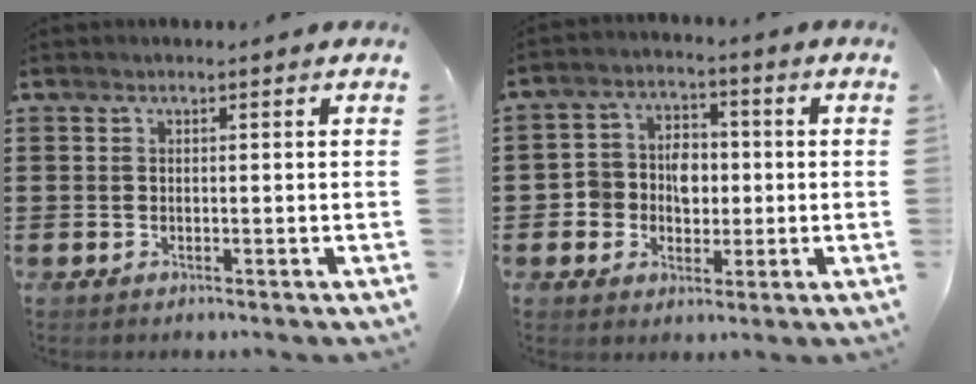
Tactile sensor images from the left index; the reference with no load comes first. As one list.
[{"total": 5.5, "force": [-0.6, 4.7, 2.7], "torque": [-0.066, 0.015, -0.013]}]